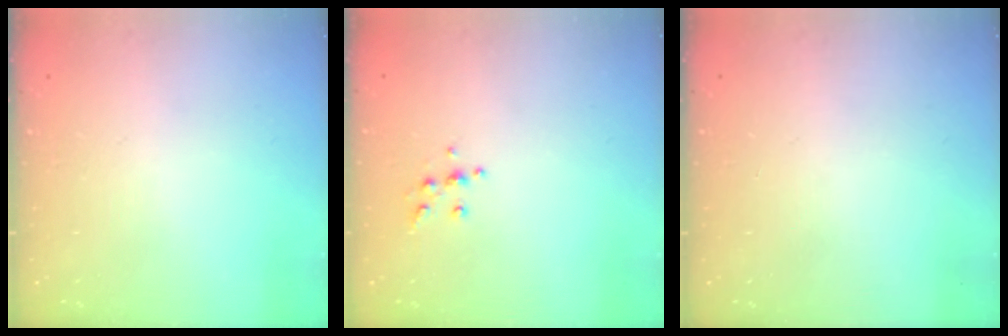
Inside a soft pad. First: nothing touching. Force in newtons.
{"total": 6.4, "press": 6.4, "slide": 0.5}
{"total": 0.0}